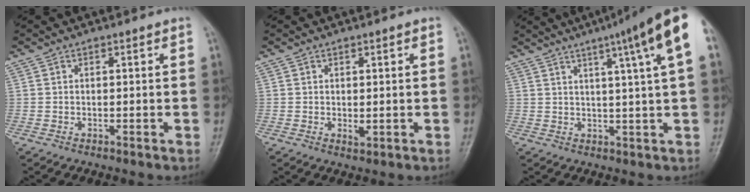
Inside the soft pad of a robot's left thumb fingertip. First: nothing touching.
{"total": 1.9, "force": [0.0, 1.0, 1.6], "torque": [-0.023, -0.001, 0.004]}
{"total": 13.9, "force": [6.1, 0.4, 12.4], "torque": [-0.172, 0.001, 0.075]}